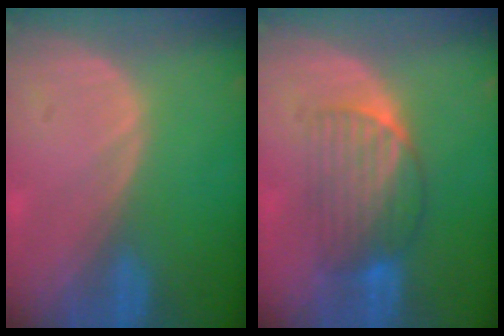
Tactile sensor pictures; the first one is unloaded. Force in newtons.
{"total": 6.7, "press": 6.4, "slide": 1.8}